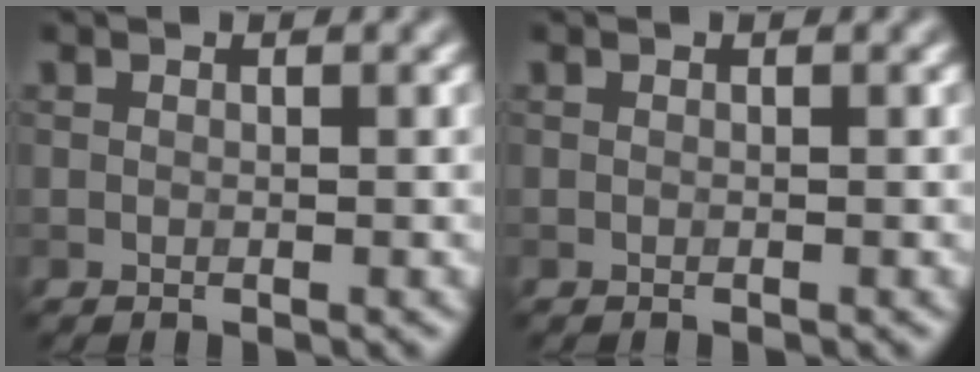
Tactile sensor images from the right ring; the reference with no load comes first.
{"total": 0.0}